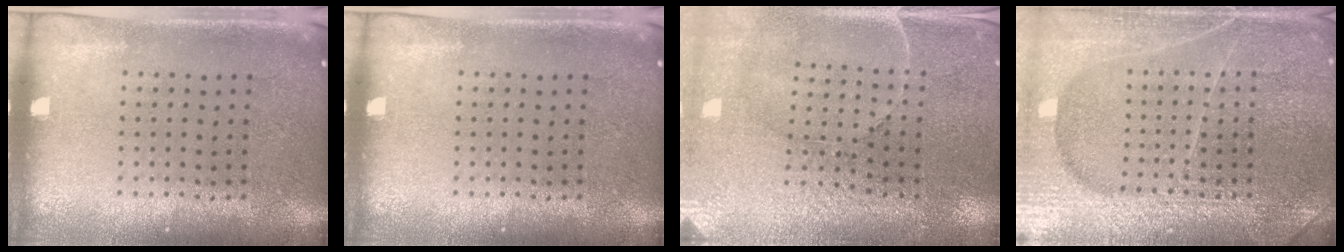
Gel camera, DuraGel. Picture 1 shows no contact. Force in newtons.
{"total": 0.0}
{"total": 3.1, "press": 3.1, "slide": 0.6}
{"total": 6.6, "press": 6.6, "slide": 0.8}